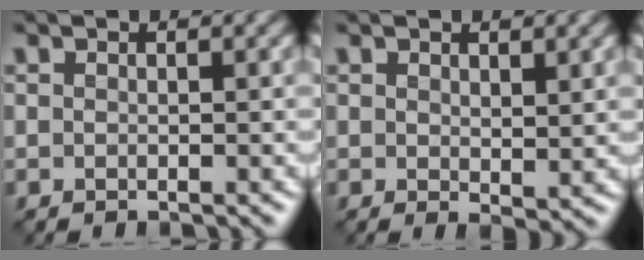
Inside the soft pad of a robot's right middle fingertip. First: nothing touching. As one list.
[{"total": 1.8, "force": [0.9, 0.9, 1.3], "torque": [-0.023, -0.010, 0.021]}]